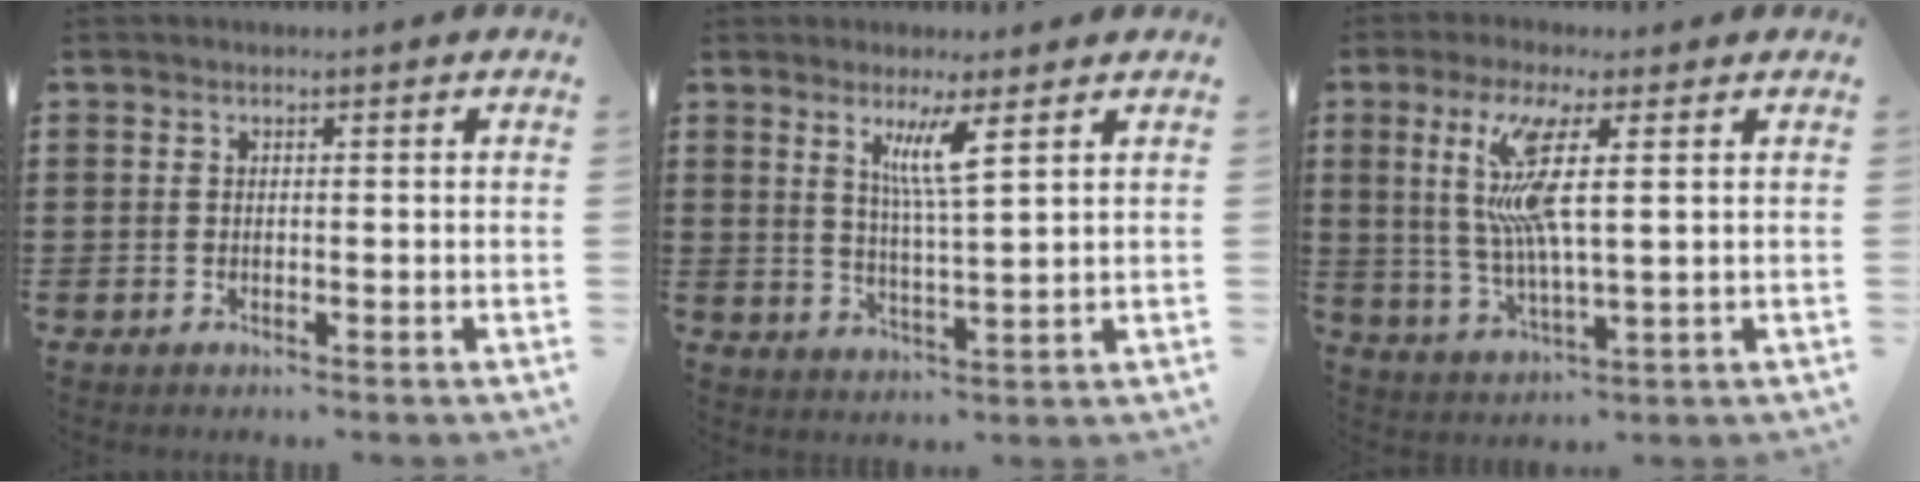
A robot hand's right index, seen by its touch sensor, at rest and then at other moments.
{"total": 5.3, "force": [2.8, 0.2, 4.4], "torque": [-0.096, -0.001, 0.046]}
{"total": 9.4, "force": [2.5, 1.6, 8.9], "torque": [-0.196, -0.009, 0.034]}